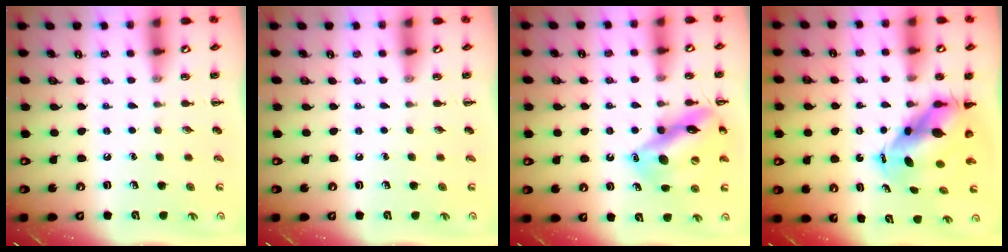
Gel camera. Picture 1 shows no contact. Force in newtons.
{"total": 0.0}
{"total": 15.9, "press": 15.7, "slide": 2.4}
{"total": 7.5, "press": 7.3, "slide": 1.9}